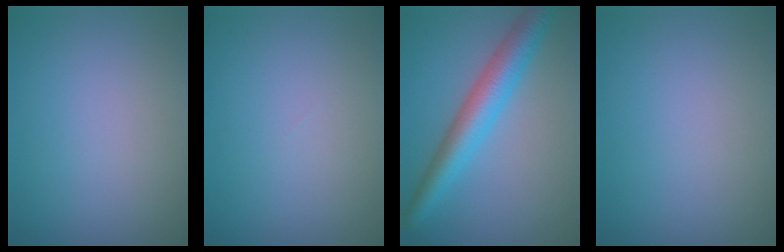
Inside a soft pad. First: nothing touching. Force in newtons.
{"total": 0.0}
{"total": 5.1, "press": 5.1, "slide": 0.2}
{"total": 0.0}